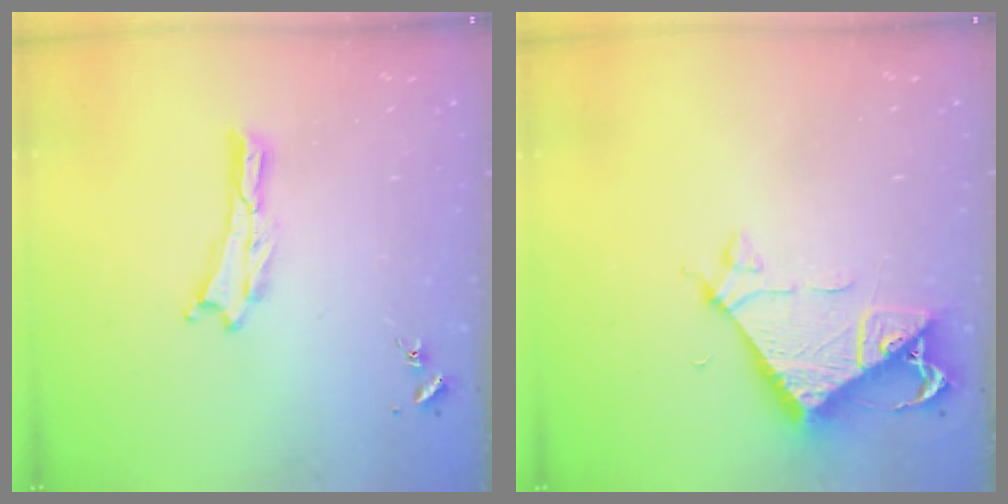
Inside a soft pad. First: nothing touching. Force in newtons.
{"total": 6.8, "press": 6.8, "slide": 0.6}